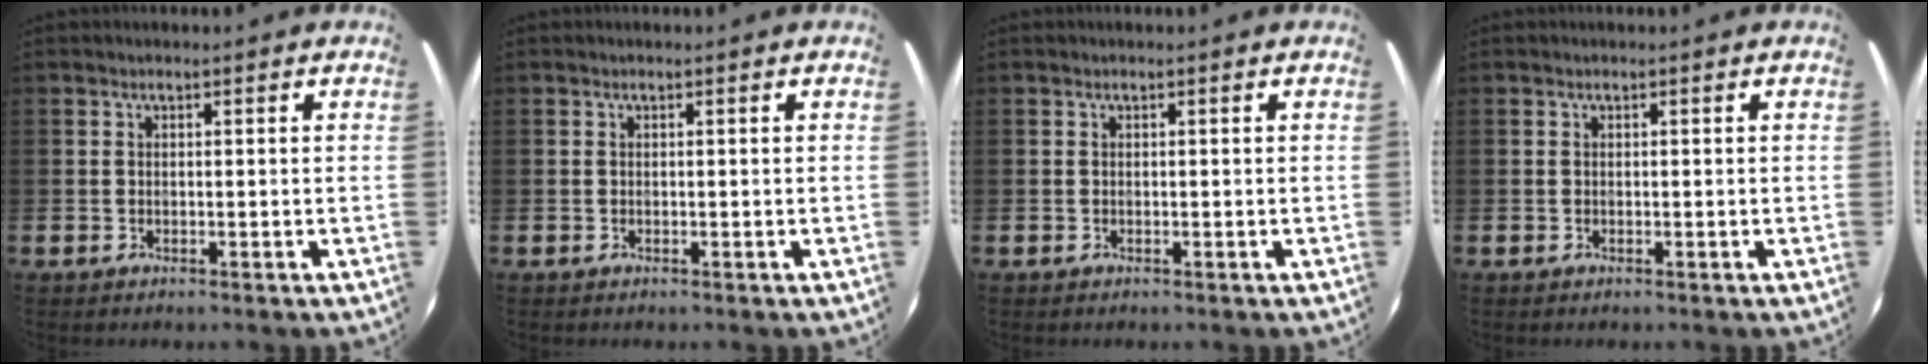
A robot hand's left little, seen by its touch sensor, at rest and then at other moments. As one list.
[{"total": 0.0}, {"total": 0.0}, {"total": 0.0}]